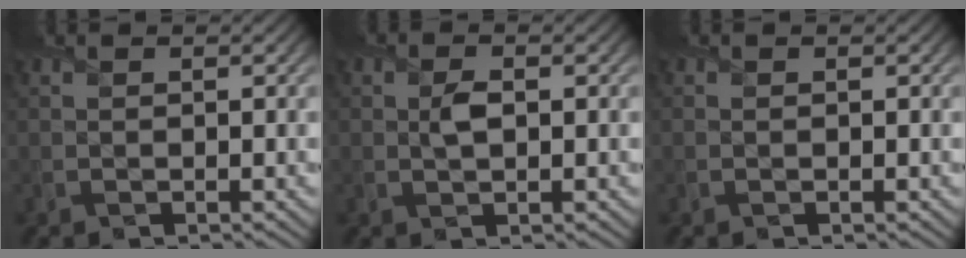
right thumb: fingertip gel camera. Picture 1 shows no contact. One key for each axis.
{"total": 2.2, "fx": 0.1, "fy": 1.3, "fz": 1.7, "tx": -0.038, "ty": -0.002, "tz": 0.000}
{"total": 0.0}